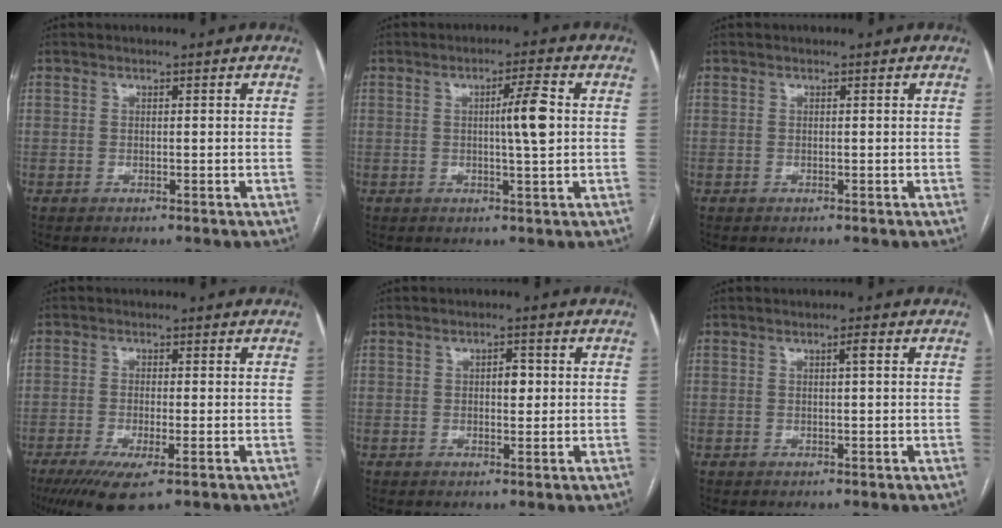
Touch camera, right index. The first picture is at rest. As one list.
[{"total": 5.2, "force": [0.3, -0.3, 5.2], "torque": [-0.084, 0.003, 0.005]}, {"total": 0.0}, {"total": 6.7, "force": [-3.6, 1.0, 5.5], "torque": [-0.098, -0.018, -0.061]}, {"total": 2.3, "force": [0.2, 1.1, 2.0], "torque": [-0.028, 0.006, 0.003]}, {"total": 1.0, "force": [0.3, -0.1, 1.0], "torque": [-0.017, 0.003, 0.004]}]